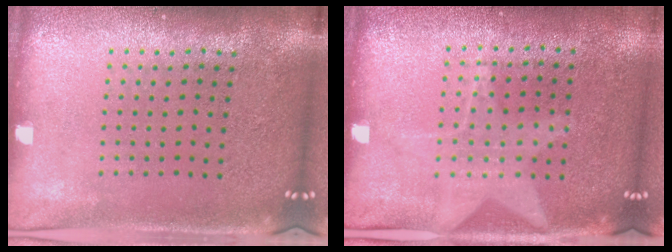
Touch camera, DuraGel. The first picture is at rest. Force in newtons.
{"total": 1.2, "press": 0.9, "slide": 0.8}